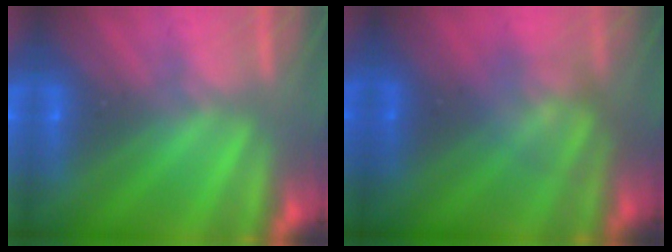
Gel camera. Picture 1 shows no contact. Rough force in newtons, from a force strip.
{"total": 1.9}